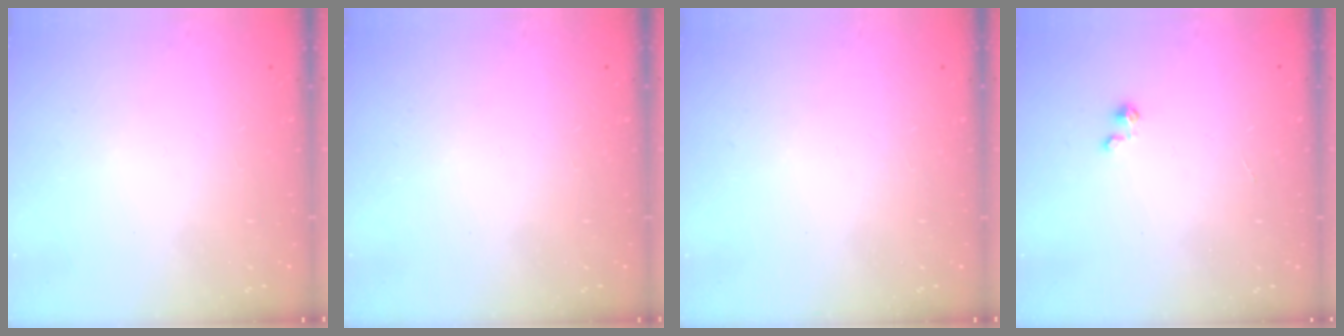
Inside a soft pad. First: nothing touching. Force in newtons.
{"total": 0.0}
{"total": 0.0}
{"total": 0.0}